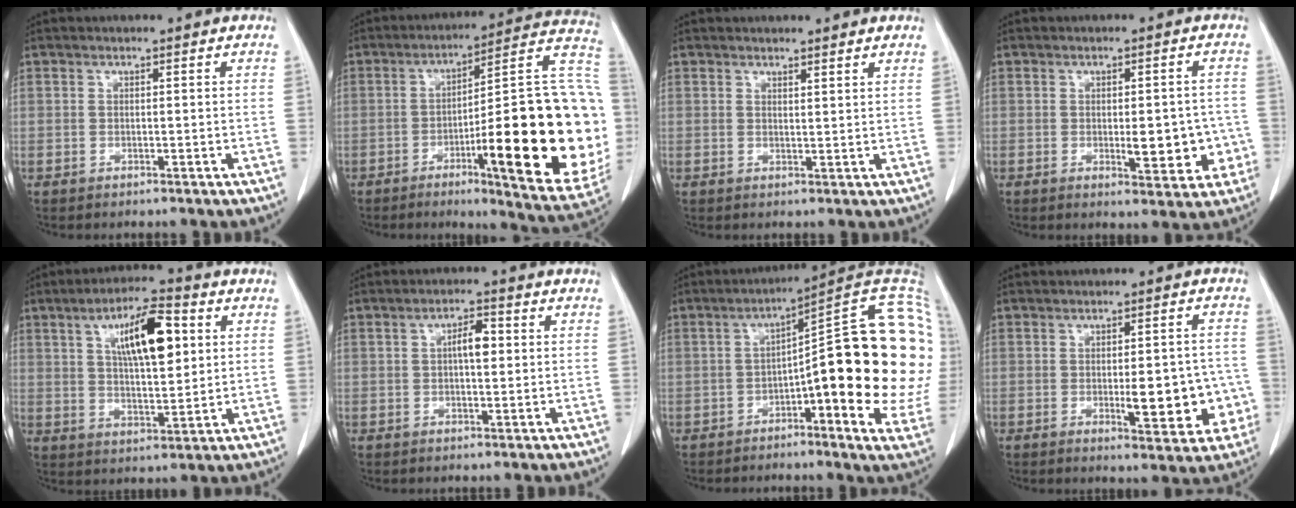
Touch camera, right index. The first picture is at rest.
{"total": 29.5, "force": [-4.7, 4.0, 28.9], "torque": [-0.306, 0.014, -0.068]}
{"total": 2.0, "force": [2.0, 0.1, 0.5], "torque": [-0.013, -0.010, 0.023]}
{"total": 7.1, "force": [-1.4, 2.6, 6.4], "torque": [-0.076, 0.001, -0.011]}
{"total": 11.6, "force": [3.6, 3.2, 10.5], "torque": [-0.182, 0.013, 0.062]}
{"total": 3.6, "force": [0.4, 1.2, 3.4], "torque": [-0.057, 0.007, 0.006]}
{"total": 24.3, "force": [0.2, 3.4, 24.0], "torque": [-0.235, 0.050, 0.004]}
{"total": 9.5, "force": [-2.2, 3.0, 8.7], "torque": [-0.103, 0.009, -0.020]}